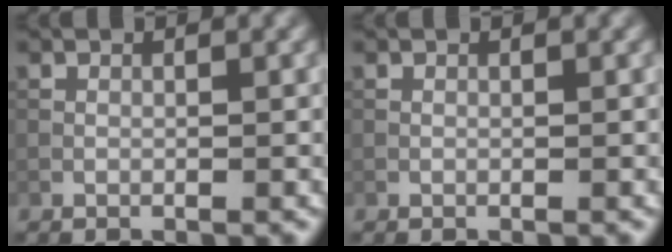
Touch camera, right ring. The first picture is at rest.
{"total": 0.0}